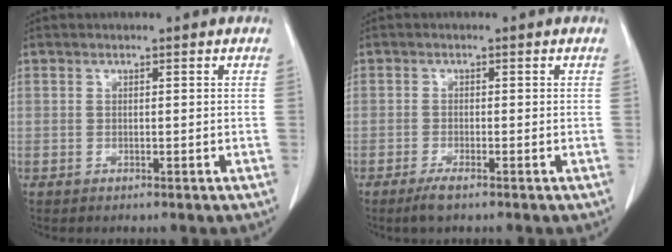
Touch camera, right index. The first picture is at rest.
{"total": 2.3, "force": [-1.7, 0.2, 1.6], "torque": [-0.036, -0.004, -0.032]}